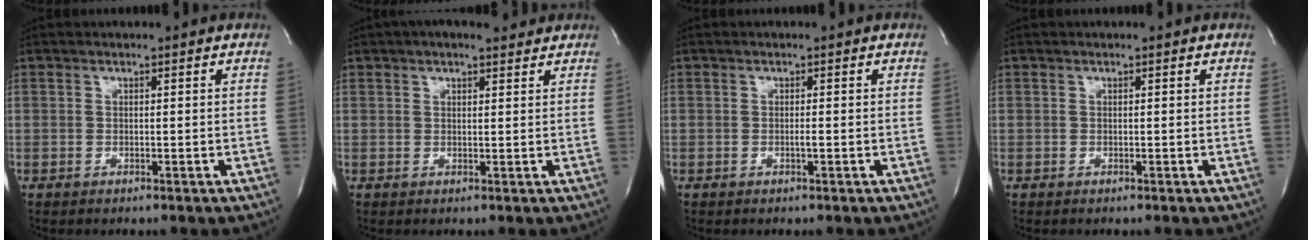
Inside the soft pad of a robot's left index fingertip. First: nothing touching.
{"total": 5.1, "force": [3.9, 1.7, 2.7], "torque": [-0.044, 0.025, 0.059]}
{"total": 0.7, "force": [-0.1, -0.2, 0.6], "torque": [-0.008, 0.000, -0.007]}
{"total": 0.0}